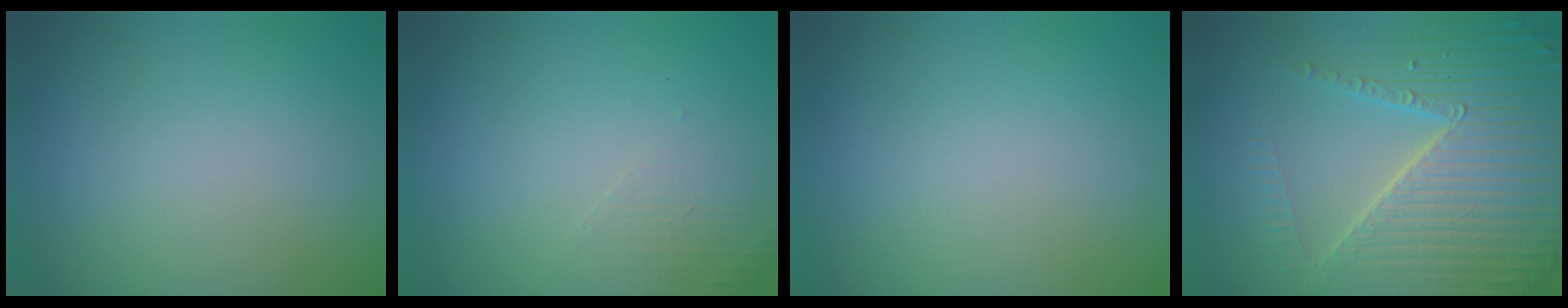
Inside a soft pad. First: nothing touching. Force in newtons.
{"total": 1.3, "press": 1.2, "slide": 0.4}
{"total": 0.0}
{"total": 6.4, "press": 6.2, "slide": 1.5}